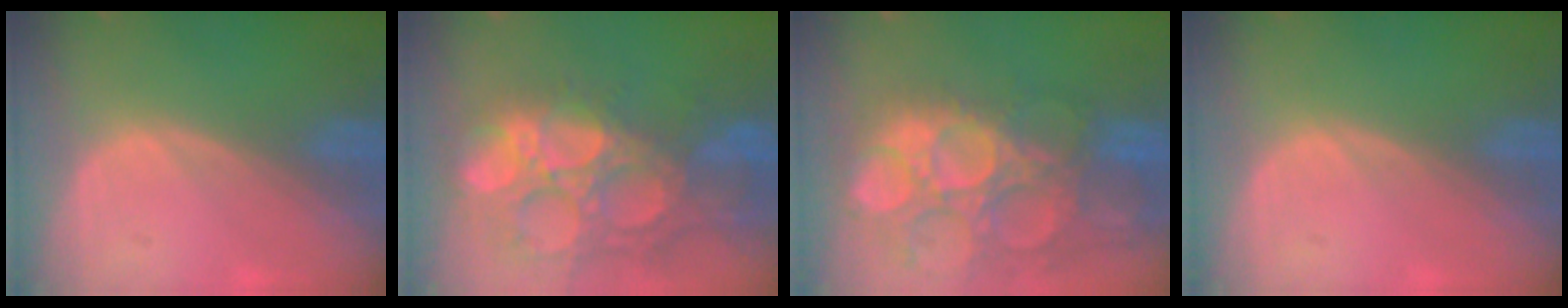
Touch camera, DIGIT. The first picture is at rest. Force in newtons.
{"total": 15.1, "press": 12.5, "slide": 8.5}
{"total": 15.4, "press": 12.7, "slide": 8.7}
{"total": 0.0}